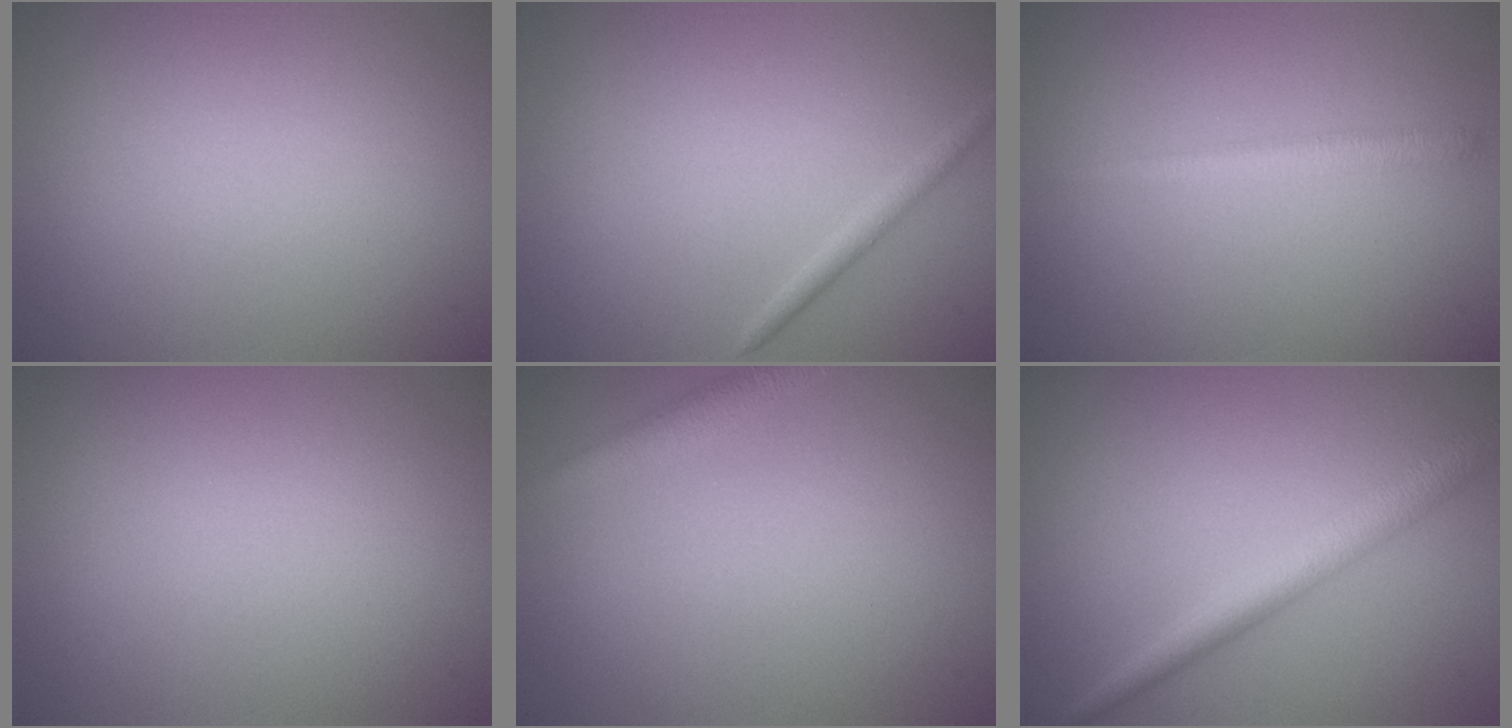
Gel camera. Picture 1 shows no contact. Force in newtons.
{"total": 1.1, "press": 1.1, "slide": 0.0}
{"total": 1.7, "press": 1.7, "slide": 0.1}
{"total": 0.0}
{"total": 2.4, "press": 2.4, "slide": 0.1}
{"total": 3.4, "press": 3.4, "slide": 0.1}